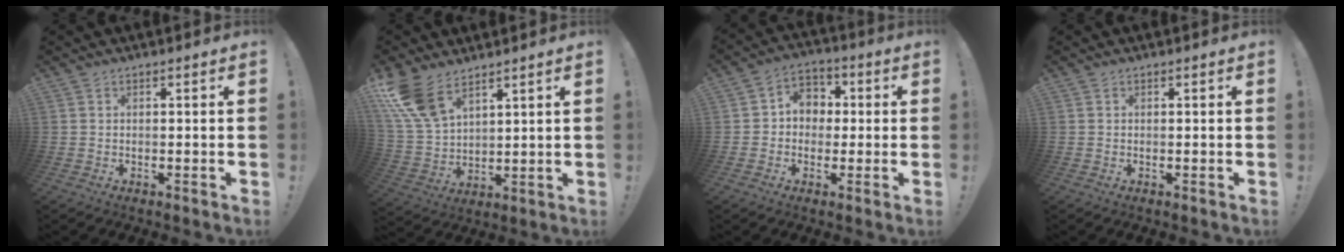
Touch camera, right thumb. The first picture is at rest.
{"total": 13.3, "force": [8.9, 6.8, 7.1], "torque": [-0.145, -0.047, 0.176]}
{"total": 7.5, "force": [0.0, 7.0, 2.8], "torque": [-0.039, 0.017, 0.005]}
{"total": 0.0}